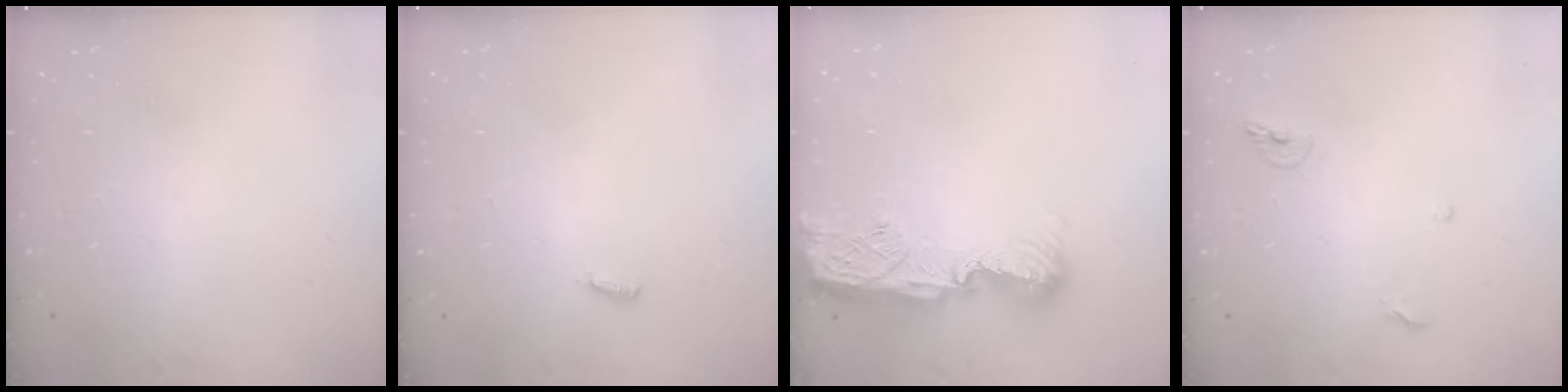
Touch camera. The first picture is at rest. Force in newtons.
{"total": 2.9, "press": 2.8, "slide": 0.9}
{"total": 11.6, "press": 11.5, "slide": 1.1}
{"total": 6.8, "press": 6.6, "slide": 1.2}